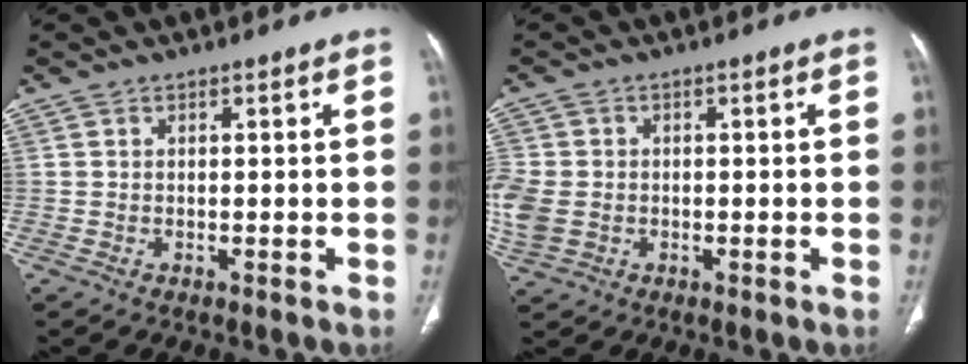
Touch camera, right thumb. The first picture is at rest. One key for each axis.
{"total": 9.7, "fx": -1.4, "fy": 8.1, "fz": 5.2, "tx": -0.154, "ty": 0.007, "tz": -0.019}